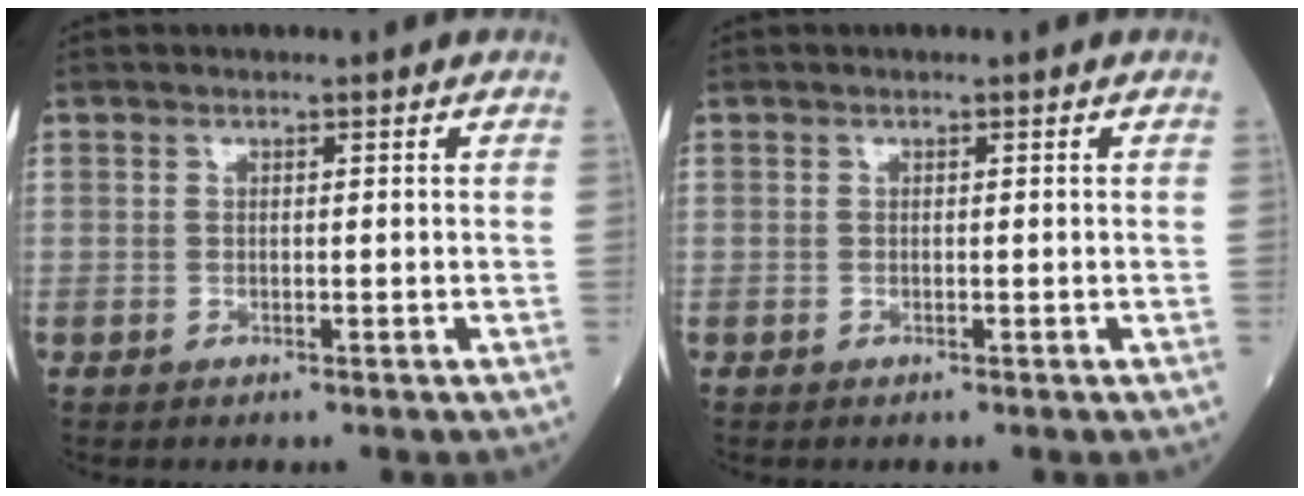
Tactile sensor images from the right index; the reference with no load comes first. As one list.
[{"total": 0.0}]